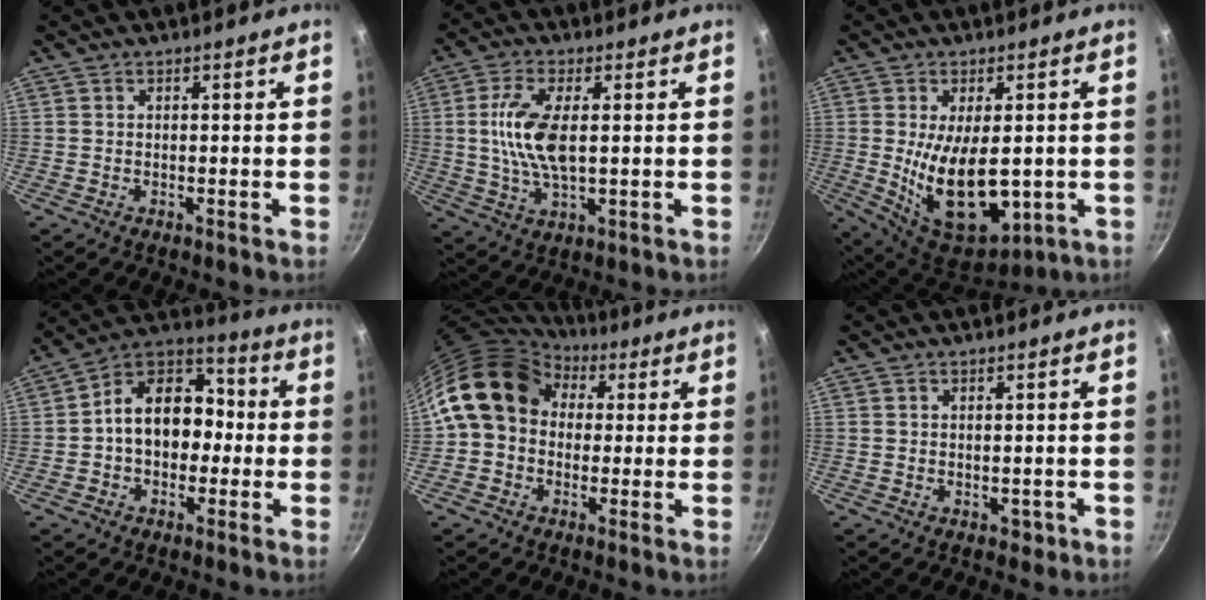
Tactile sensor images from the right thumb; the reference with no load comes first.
{"total": 10.3, "force": [1.1, 4.3, 9.2], "torque": [-0.187, 0.000, 0.019]}
{"total": 16.4, "force": [-1.4, 8.8, 13.8], "torque": [-0.210, -0.021, 0.002]}
{"total": 14.3, "force": [-0.8, 10.7, 9.4], "torque": [-0.095, 0.050, -0.034]}
{"total": 14.1, "force": [3.6, 11.2, 7.8], "torque": [-0.115, 0.024, 0.045]}
{"total": 1.6, "force": [-0.5, 1.2, 0.8], "torque": [-0.001, 0.006, -0.002]}